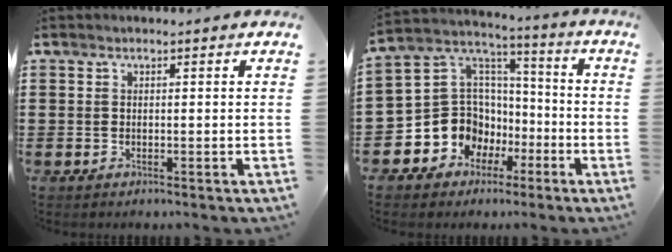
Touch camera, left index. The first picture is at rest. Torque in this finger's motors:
{"motor_torque": [1.21, 0.94, 0.39, 0.08]}